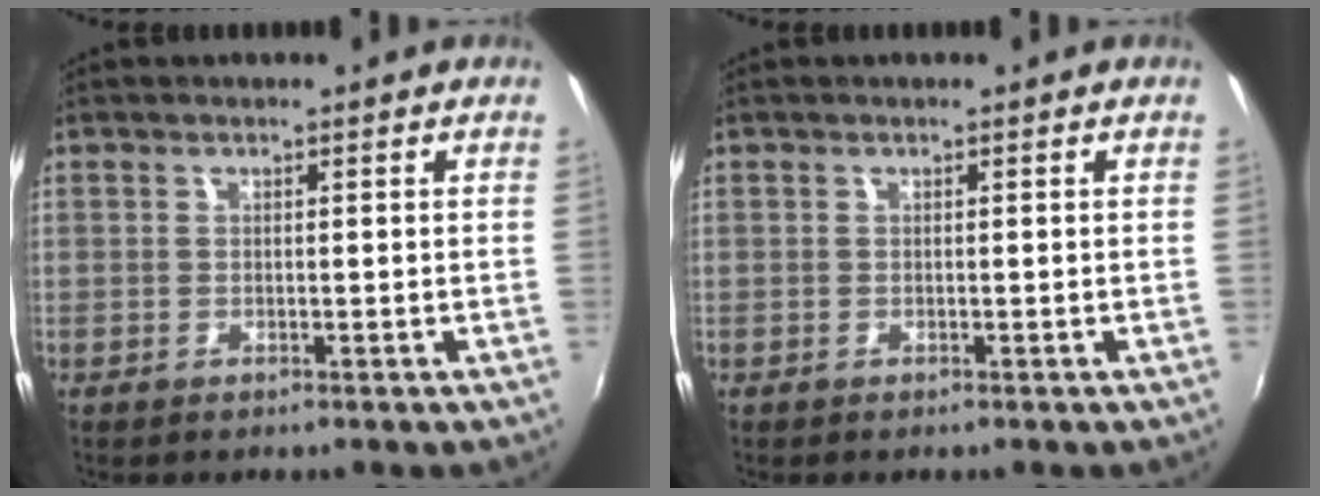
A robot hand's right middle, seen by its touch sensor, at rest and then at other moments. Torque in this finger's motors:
{"motor_torque": [0.01, -0.07, 0.05, 0.00]}